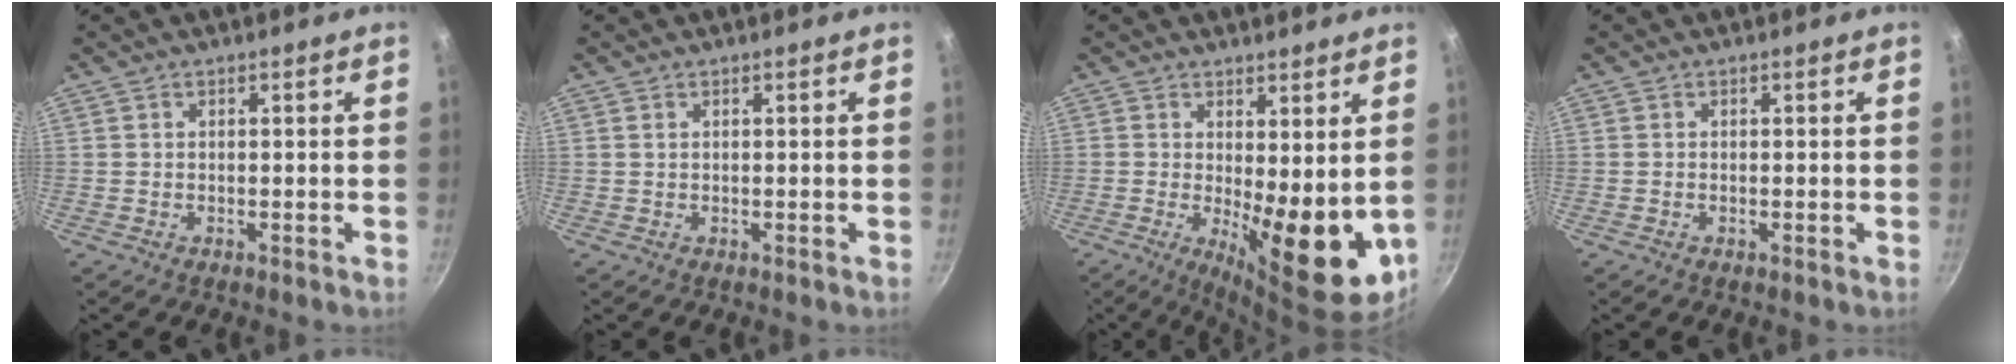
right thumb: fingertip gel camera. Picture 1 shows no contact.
{"total": 0.0}
{"total": 12.2, "force": [0.2, 4.4, 11.4], "torque": [-0.133, -0.026, 0.015]}
{"total": 0.0}